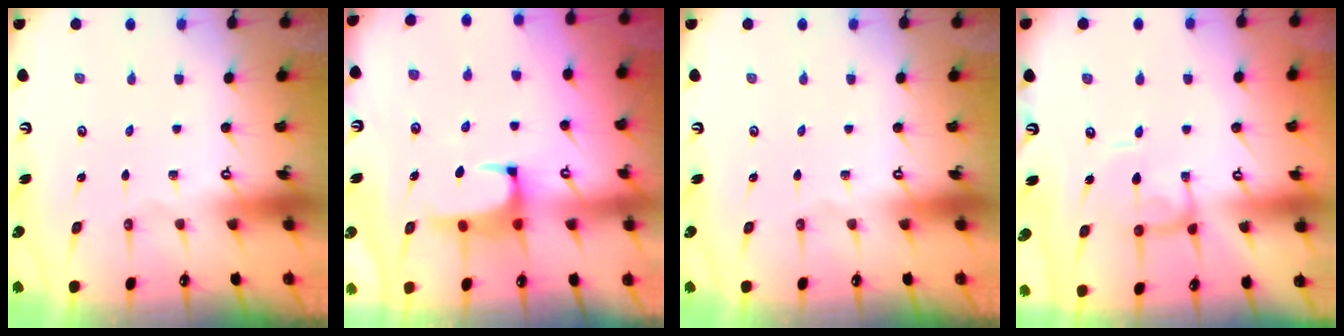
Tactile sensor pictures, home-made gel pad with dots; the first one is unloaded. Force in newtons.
{"total": 1.2, "press": 1.1, "slide": 0.5}
{"total": 0.0}
{"total": 1.7, "press": 1.7, "slide": 0.4}